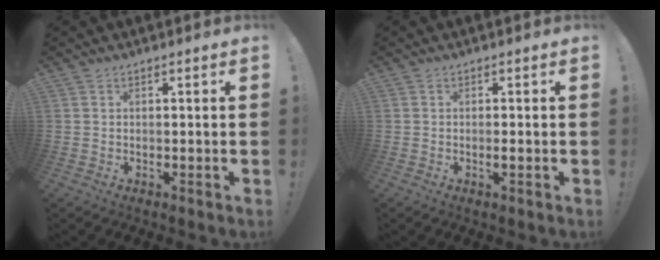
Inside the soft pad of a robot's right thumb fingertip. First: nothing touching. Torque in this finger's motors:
{"motor_torque": [-0.09, 0.02, -0.01, 0.22, 0.00]}